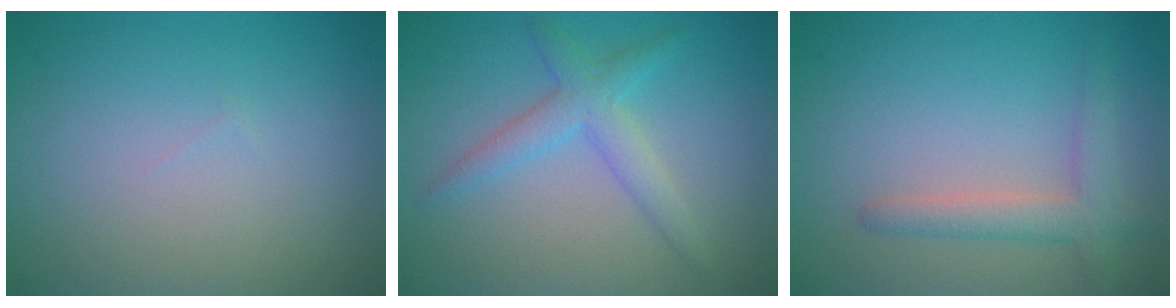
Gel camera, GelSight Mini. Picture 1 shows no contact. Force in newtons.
{"total": 3.0, "press": 3.0, "slide": 0.1}
{"total": 2.9, "press": 2.9, "slide": 0.2}